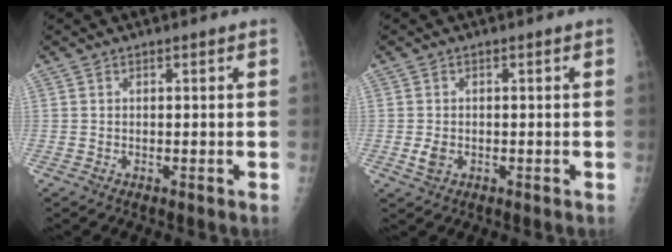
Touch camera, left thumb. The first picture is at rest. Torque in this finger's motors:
{"motor_torque": [-0.09, 0.12, 0.13, -0.13, 0.00]}